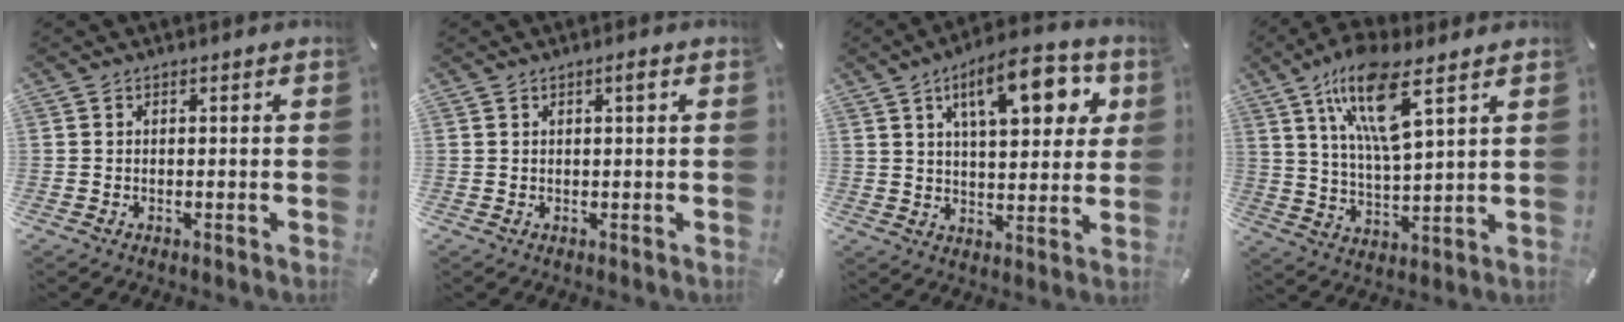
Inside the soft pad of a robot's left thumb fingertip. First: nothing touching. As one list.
[{"total": 1.6, "force": [0.5, 0.3, 1.5], "torque": [-0.029, 0.004, 0.007]}, {"total": 15.3, "force": [6.9, 6.7, 11.9], "torque": [-0.167, -0.018, 0.108]}, {"total": 14.2, "force": [8.5, 4.0, 10.6], "torque": [-0.214, -0.023, 0.146]}]